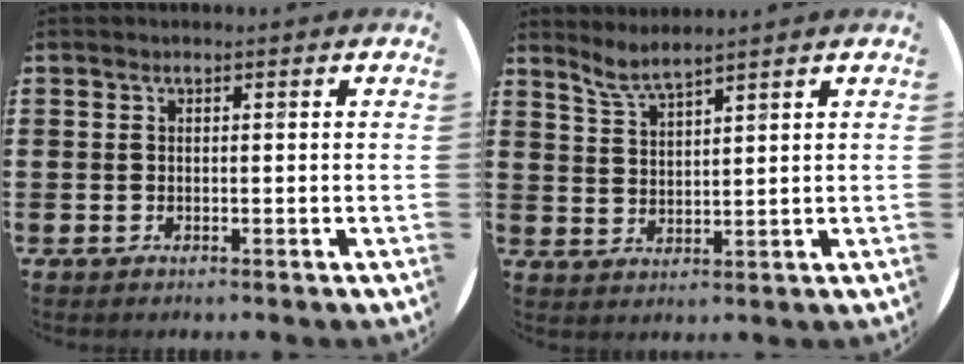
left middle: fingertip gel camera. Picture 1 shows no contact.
{"total": 3.8, "force": [3.7, -0.1, 1.2], "torque": [-0.033, -0.009, 0.066]}